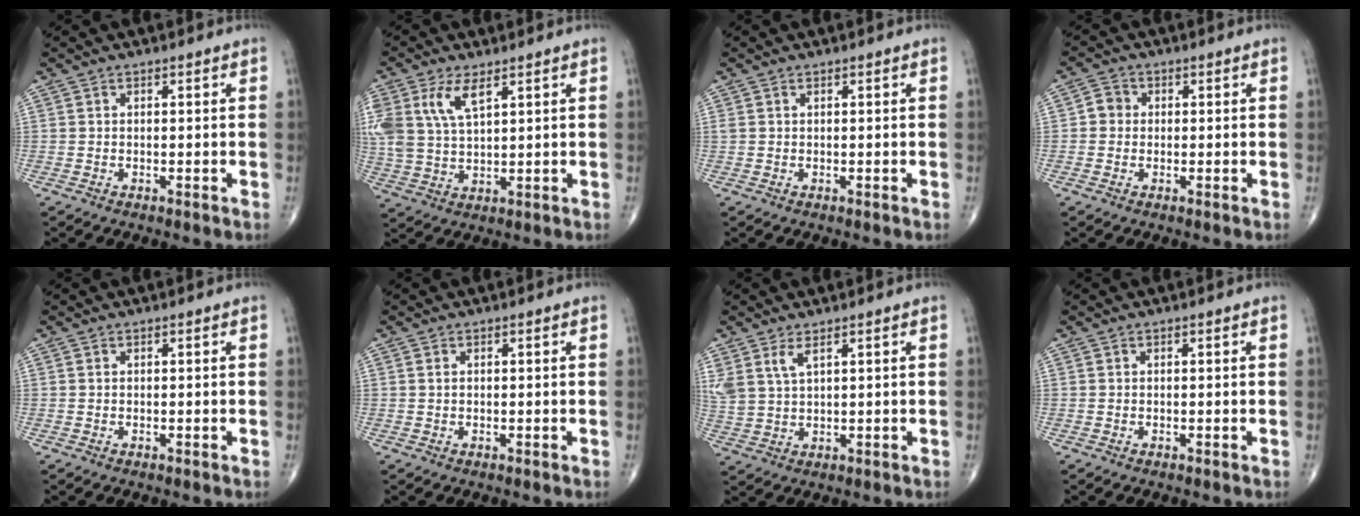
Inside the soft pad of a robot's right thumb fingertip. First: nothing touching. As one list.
[{"total": 9.4, "force": [4.3, 4.4, 7.1], "torque": [-0.157, -0.004, 0.094]}, {"total": 0.7, "force": [0.3, 0.4, 0.4], "torque": [-0.010, 0.010, 0.009]}, {"total": 2.8, "force": [0.0, 2.6, 1.0], "torque": [-0.002, 0.006, -0.007]}, {"total": 0.0}, {"total": 0.6, "force": [0.2, 0.4, 0.5], "torque": [-0.010, 0.004, 0.005]}, {"total": 5.0, "force": [2.9, 2.0, 3.6], "torque": [-0.083, -0.008, 0.069]}, {"total": 0.0}]